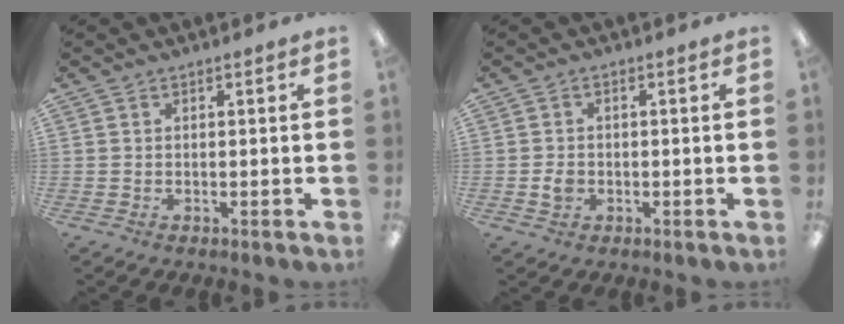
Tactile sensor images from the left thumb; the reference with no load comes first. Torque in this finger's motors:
{"motor_torque": [-0.27, 0.29, -0.38, 0.33, 0.02]}